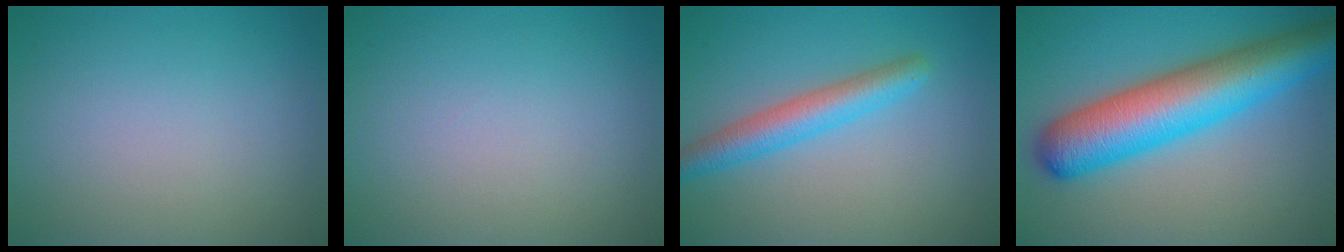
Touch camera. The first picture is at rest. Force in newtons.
{"total": 0.0}
{"total": 3.7, "press": 3.7, "slide": 0.1}
{"total": 10.4, "press": 10.4, "slide": 0.2}